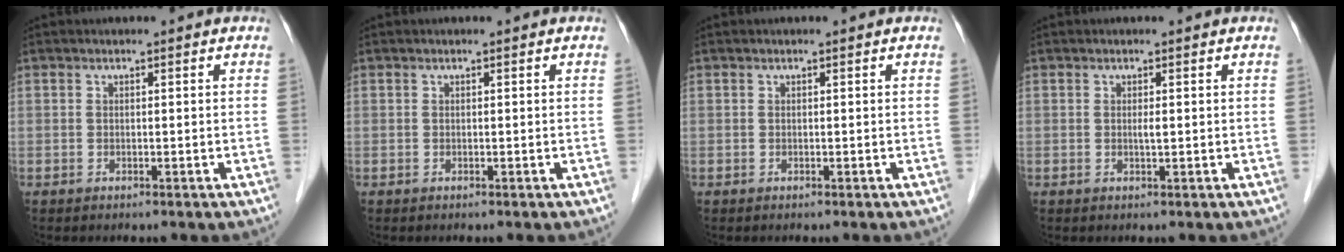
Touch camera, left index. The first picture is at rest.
{"total": 0.0}
{"total": 0.0}
{"total": 0.7, "force": [0.0, 0.0, 0.7], "torque": [-0.016, -0.001, 0.001]}